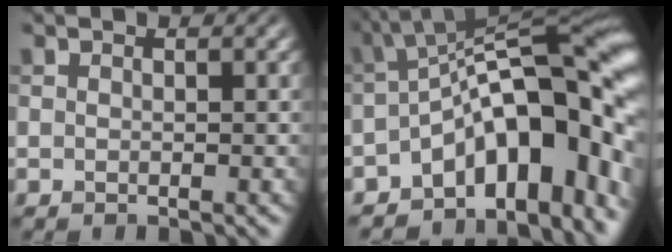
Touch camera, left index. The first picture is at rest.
{"total": 13.8, "force": [-4.4, 5.7, 11.8], "torque": [-0.144, 0.016, -0.072]}